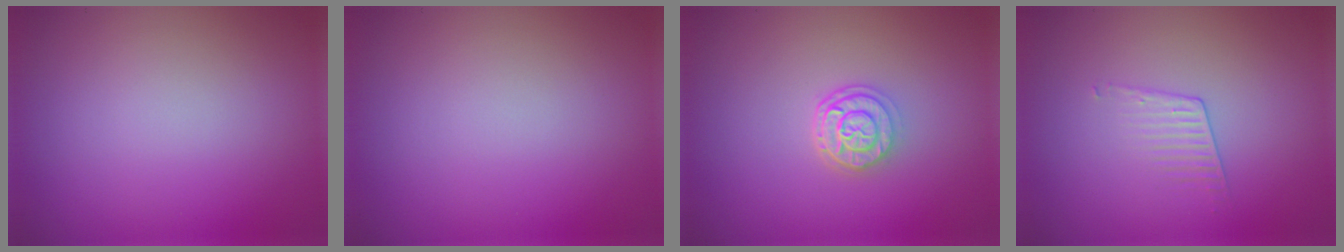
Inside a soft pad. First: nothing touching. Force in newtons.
{"total": 0.0}
{"total": 3.0, "press": 2.4, "slide": 1.9}
{"total": 1.1, "press": 0.4, "slide": 1.1}